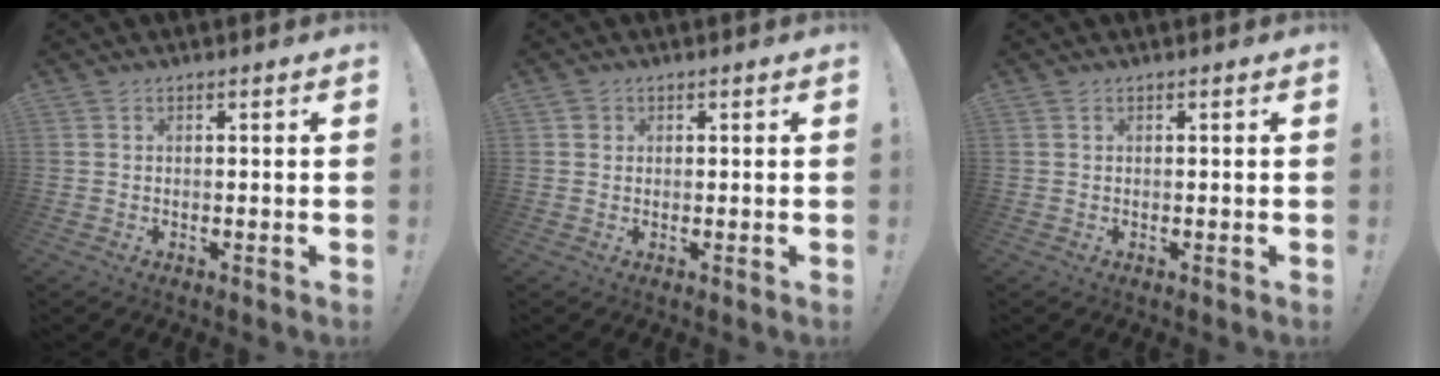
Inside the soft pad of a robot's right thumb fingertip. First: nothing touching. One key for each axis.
{"total": 1.3, "fx": 0.5, "fy": 1.1, "fz": 0.3, "tx": 0.002, "ty": -0.001, "tz": 0.008}
{"total": 0.0}